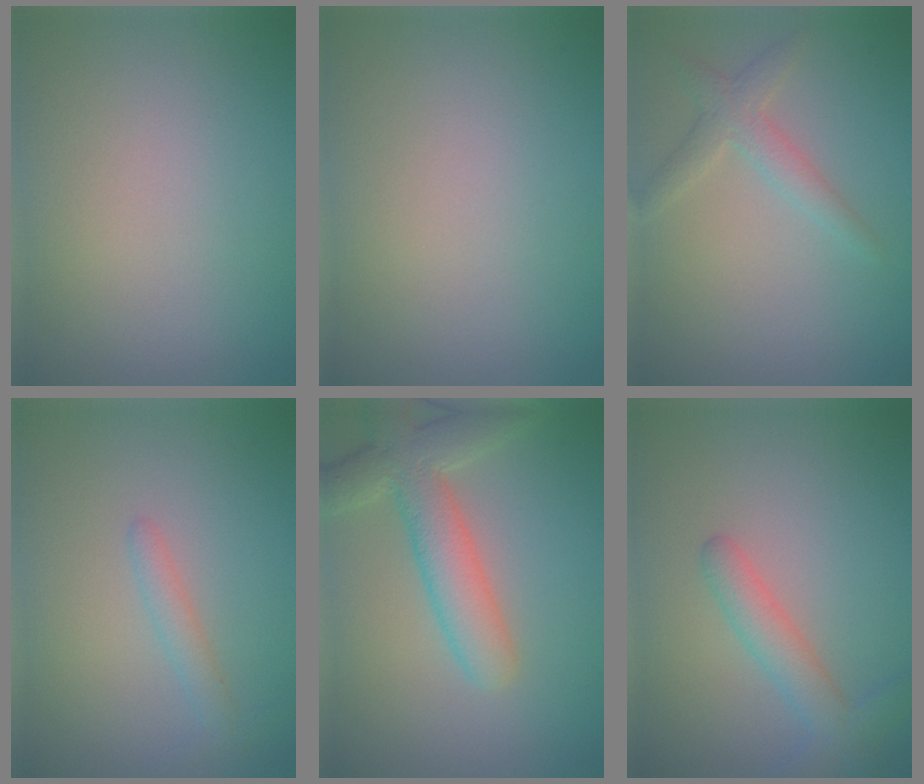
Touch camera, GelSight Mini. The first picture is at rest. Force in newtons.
{"total": 0.0}
{"total": 2.2, "press": 2.2, "slide": 0.1}
{"total": 1.4, "press": 1.4, "slide": 0.0}
{"total": 5.4, "press": 5.4, "slide": 0.4}
{"total": 2.8, "press": 2.7, "slide": 0.2}